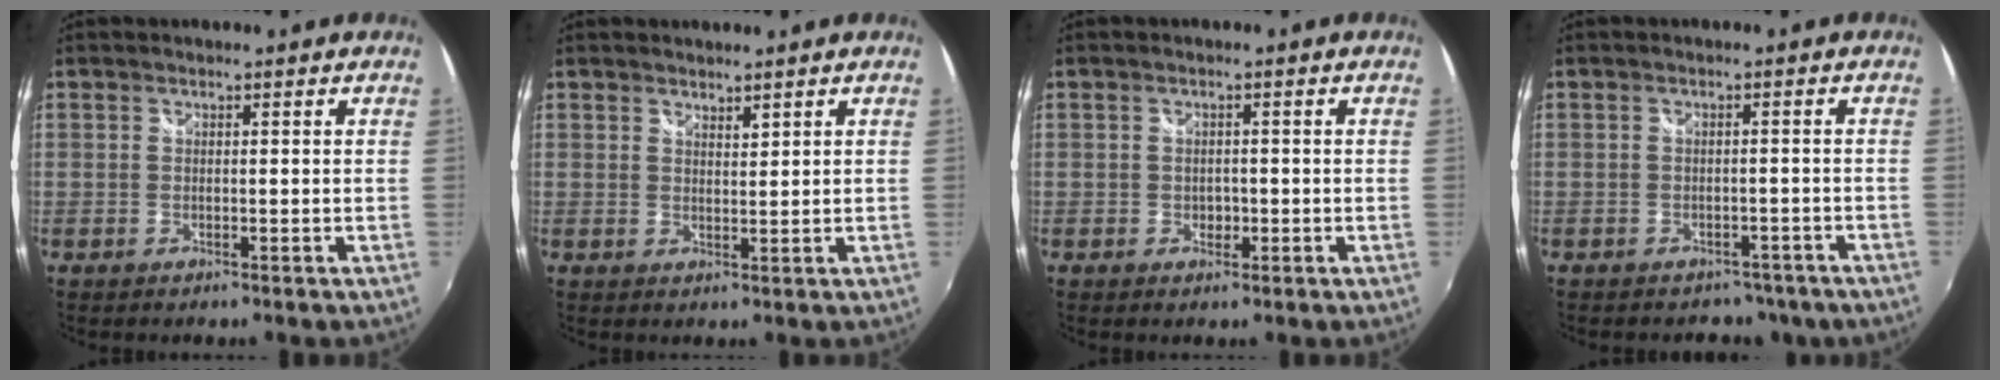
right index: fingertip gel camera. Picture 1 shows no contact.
{"total": 1.7, "force": [1.6, 0.4, 0.4], "torque": [-0.003, -0.001, 0.027]}
{"total": 1.8, "force": [-0.4, 1.6, 0.7], "torque": [-0.009, 0.000, -0.005]}
{"total": 8.0, "force": [-6.3, 4.3, 2.2], "torque": [-0.046, 0.000, -0.069]}